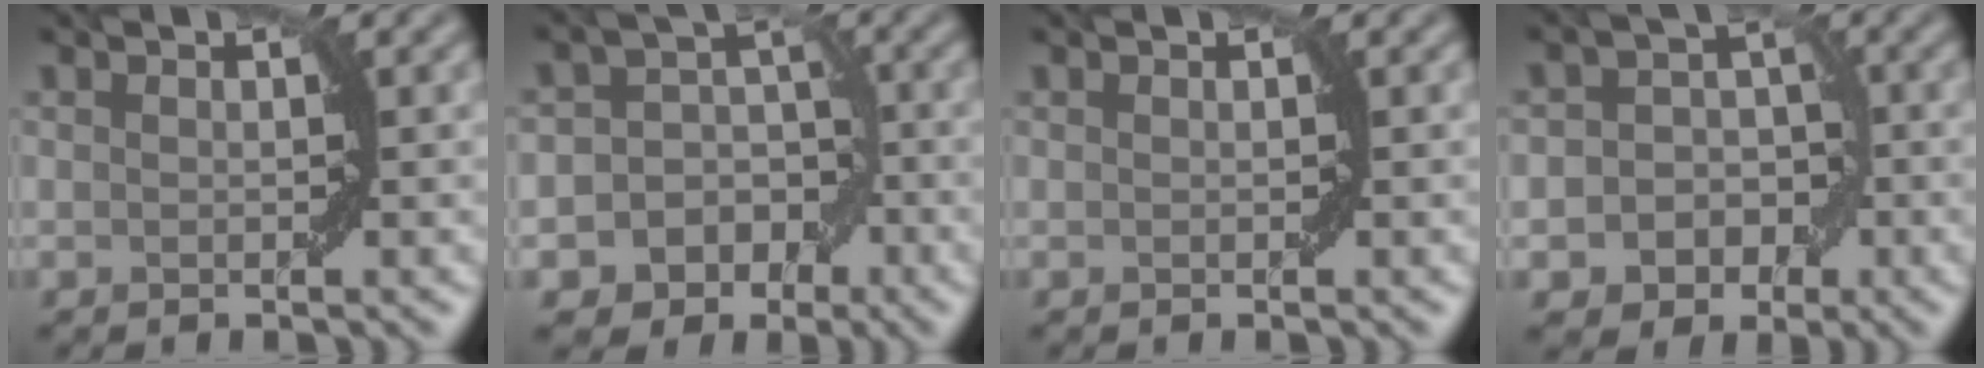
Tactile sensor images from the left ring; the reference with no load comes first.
{"total": 7.7, "force": [-3.6, 6.6, 1.8], "torque": [-0.011, 0.002, -0.070]}
{"total": 0.0}
{"total": 5.1, "force": [-1.8, 4.4, 1.9], "torque": [0.000, 0.014, -0.044]}